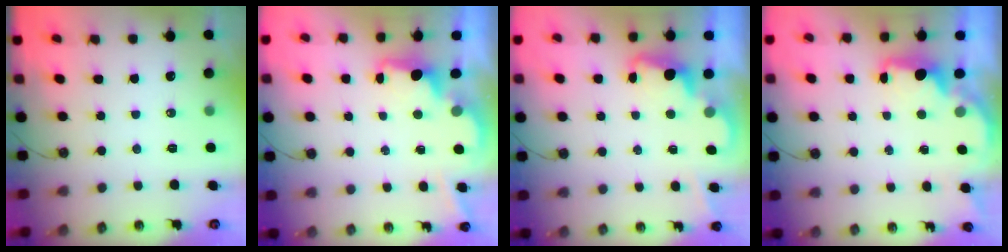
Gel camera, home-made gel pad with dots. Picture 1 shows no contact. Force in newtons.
{"total": 2.1, "press": 1.9, "slide": 0.8}
{"total": 2.5, "press": 2.4, "slide": 0.5}
{"total": 2.3, "press": 2.1, "slide": 0.8}